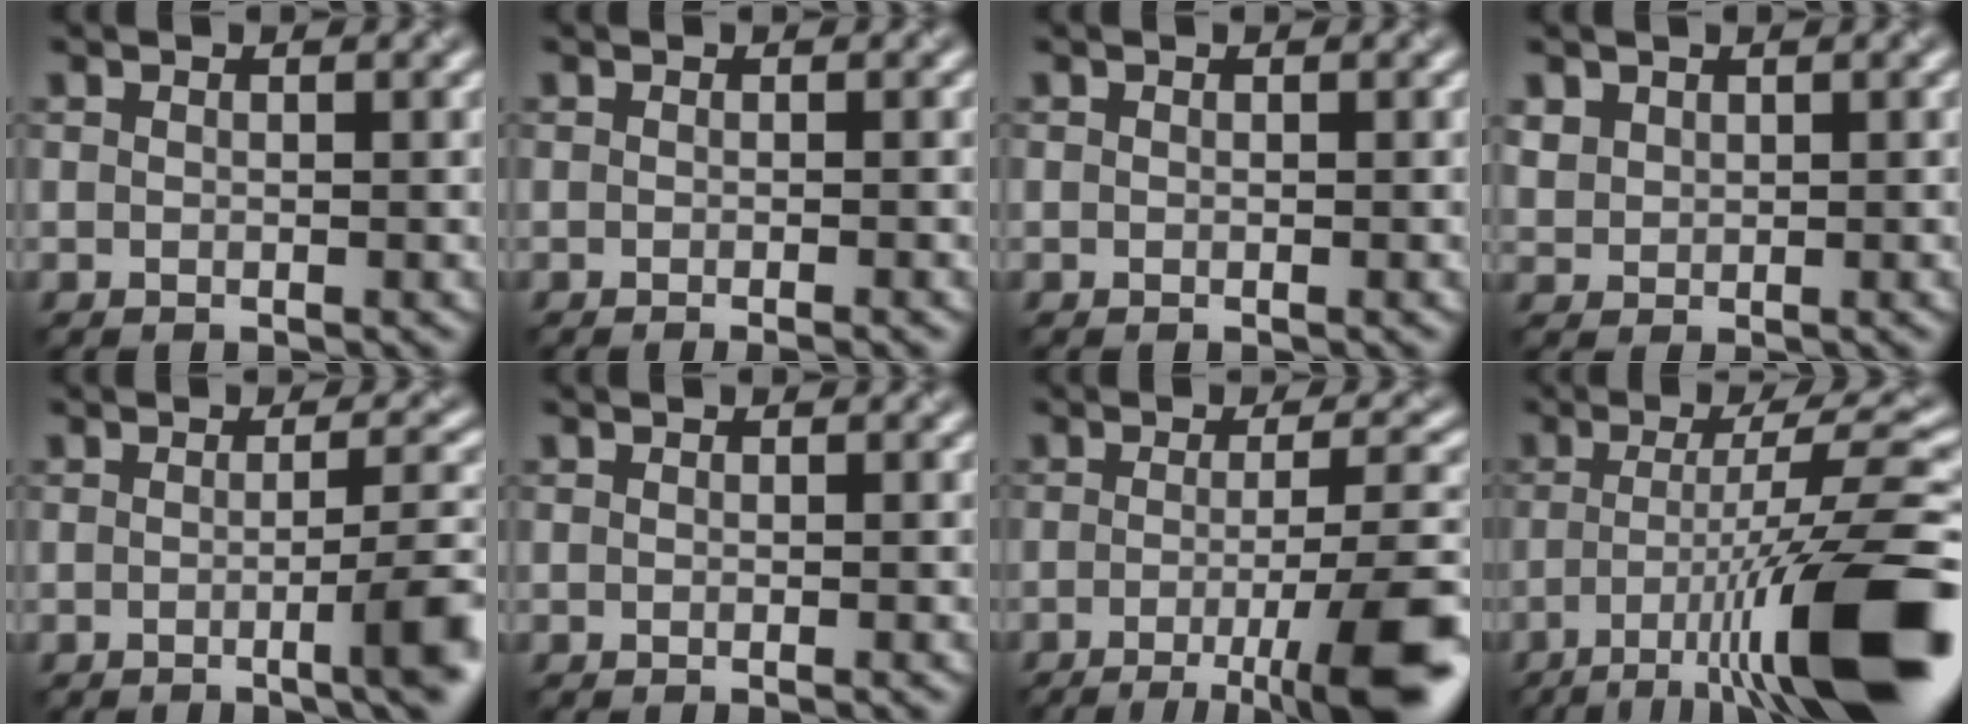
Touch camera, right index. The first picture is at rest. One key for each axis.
{"total": 2.1, "fx": -0.7, "fy": 0.9, "fz": 1.7, "tx": -0.003, "ty": 0.004, "tz": -0.018}
{"total": 0.0}
{"total": 1.0, "fx": 0.6, "fy": 0.8, "fz": -0.1, "tx": -0.002, "ty": 0.008, "tz": 0.025}
{"total": 5.4, "fx": -1.6, "fy": 1.0, "fz": 5.1, "tx": -0.060, "ty": 0.003, "tz": -0.019}
{"total": 0.8, "fx": -0.4, "fy": 0.3, "fz": 0.7, "tx": -0.001, "ty": 0.001, "tz": -0.008}
{"total": 10.4, "fx": -4.2, "fy": 2.2, "fz": 9.3, "tx": -0.109, "ty": -0.001, "tz": -0.054}
{"total": 13.3, "fx": -5.3, "fy": 2.5, "fz": 12.0, "tx": -0.172, "ty": 0.007, "tz": -0.077}